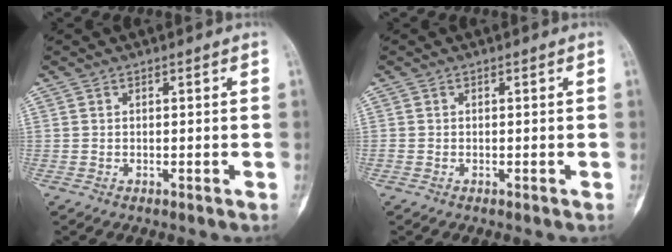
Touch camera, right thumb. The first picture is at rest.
{"total": 0.0}